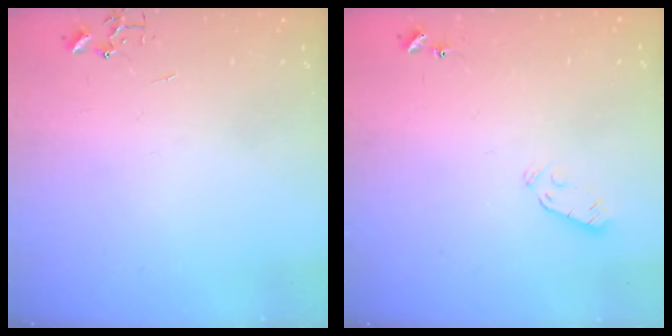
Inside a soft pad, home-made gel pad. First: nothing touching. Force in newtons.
{"total": 3.8, "press": 3.7, "slide": 0.8}